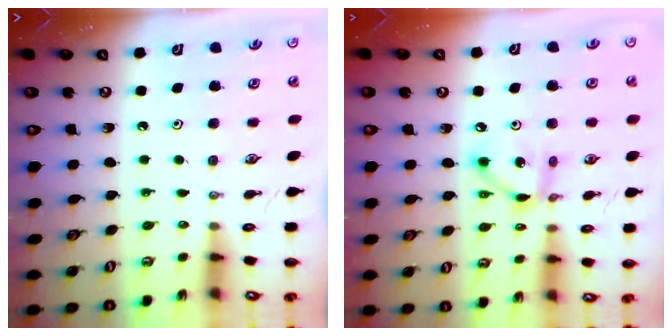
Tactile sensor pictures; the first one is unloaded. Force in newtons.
{"total": 7.7, "press": 7.7, "slide": 0.4}